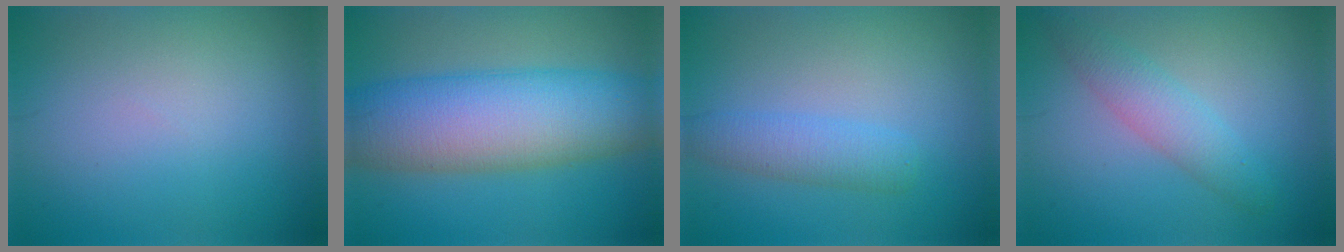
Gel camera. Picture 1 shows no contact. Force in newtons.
{"total": 11.2, "press": 11.2, "slide": 0.4}
{"total": 2.8, "press": 2.8, "slide": 0.1}
{"total": 2.9, "press": 2.9, "slide": 0.1}